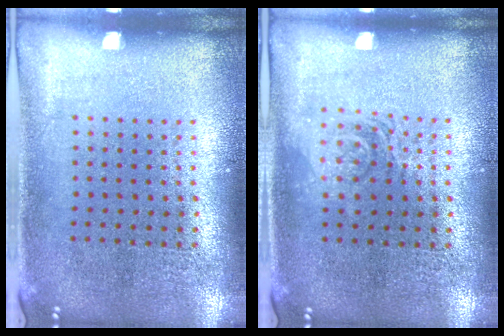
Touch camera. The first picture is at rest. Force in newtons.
{"total": 1.1, "press": 1.1, "slide": 0.3}